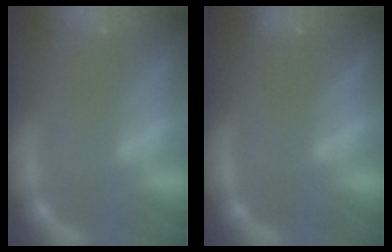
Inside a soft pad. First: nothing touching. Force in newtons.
{"total": 1.4}